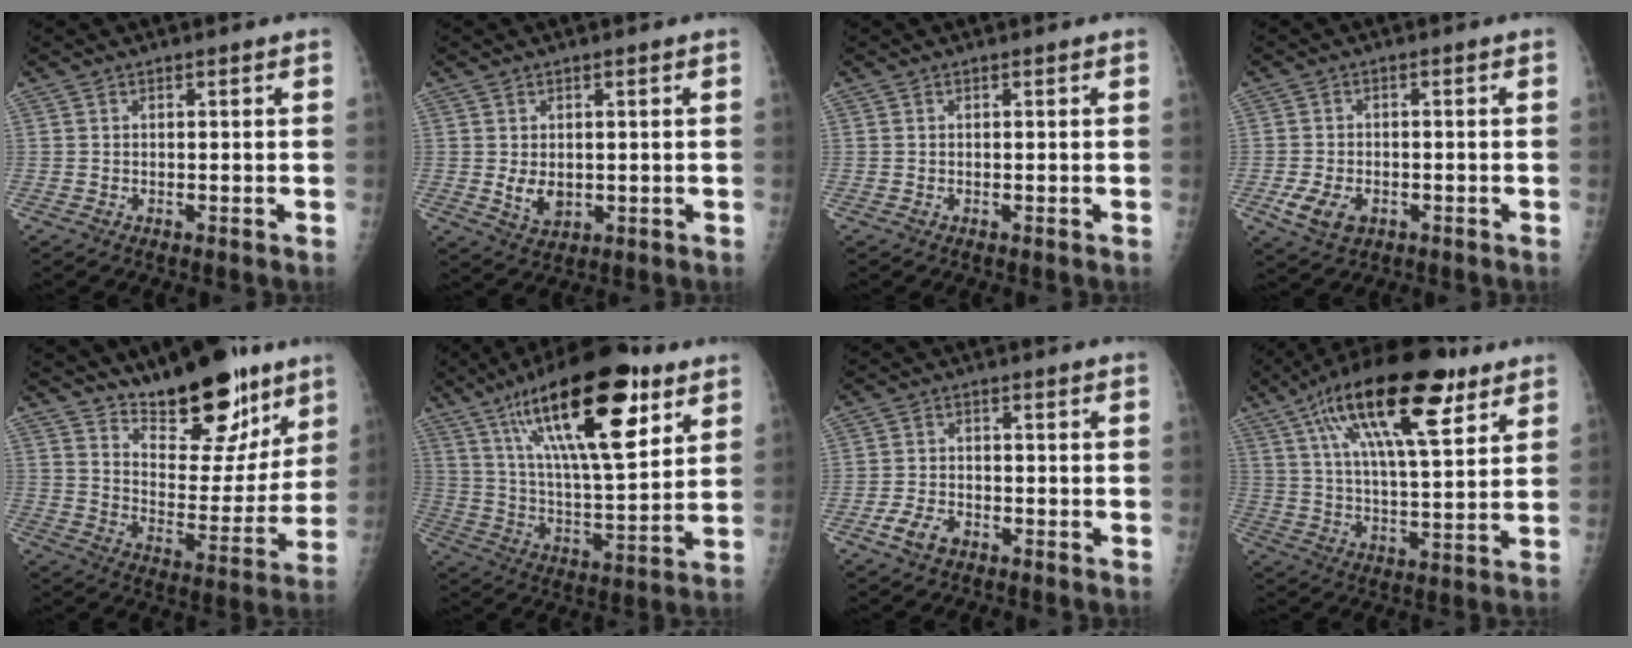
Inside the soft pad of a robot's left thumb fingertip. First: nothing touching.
{"total": 4.5, "force": [-0.1, 3.2, 3.2], "torque": [-0.042, -0.009, 0.009]}
{"total": 0.0}
{"total": 6.0, "force": [-2.3, 4.0, 3.9], "torque": [-0.071, 0.002, -0.035]}
{"total": 18.7, "force": [13.2, 7.6, 10.9], "torque": [-0.109, -0.092, 0.208]}
{"total": 25.2, "force": [13.0, 8.2, 19.9], "torque": [-0.310, -0.039, 0.222]}
{"total": 4.4, "force": [-2.6, 2.6, 2.5], "torque": [-0.047, 0.014, -0.046]}
{"total": 22.2, "force": [11.2, 7.8, 17.5], "torque": [-0.281, -0.019, 0.183]}